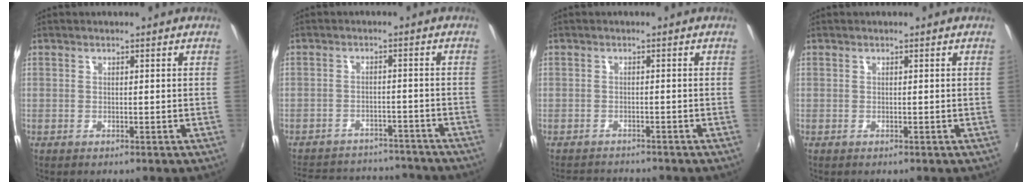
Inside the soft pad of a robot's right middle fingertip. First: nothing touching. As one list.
[{"total": 18.0, "force": [-15.6, 6.5, 6.0], "torque": [-0.139, 0.024, -0.201]}, {"total": 4.2, "force": [-3.9, 1.4, 0.5], "torque": [-0.025, 0.005, -0.066]}, {"total": 0.0}]